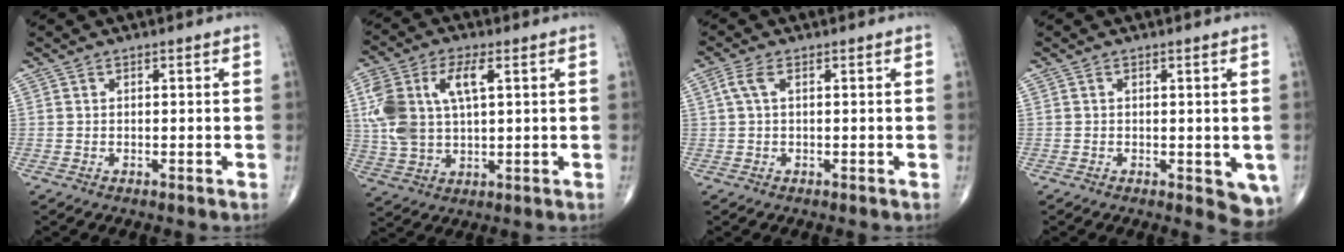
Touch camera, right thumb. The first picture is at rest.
{"total": 13.4, "force": [3.4, 6.8, 11.0], "torque": [-0.246, 0.010, 0.070]}
{"total": 2.8, "force": [0.7, 1.1, 2.5], "torque": [-0.067, 0.013, 0.017]}
{"total": 5.2, "force": [-1.1, 2.3, 4.6], "torque": [-0.035, -0.009, -0.011]}